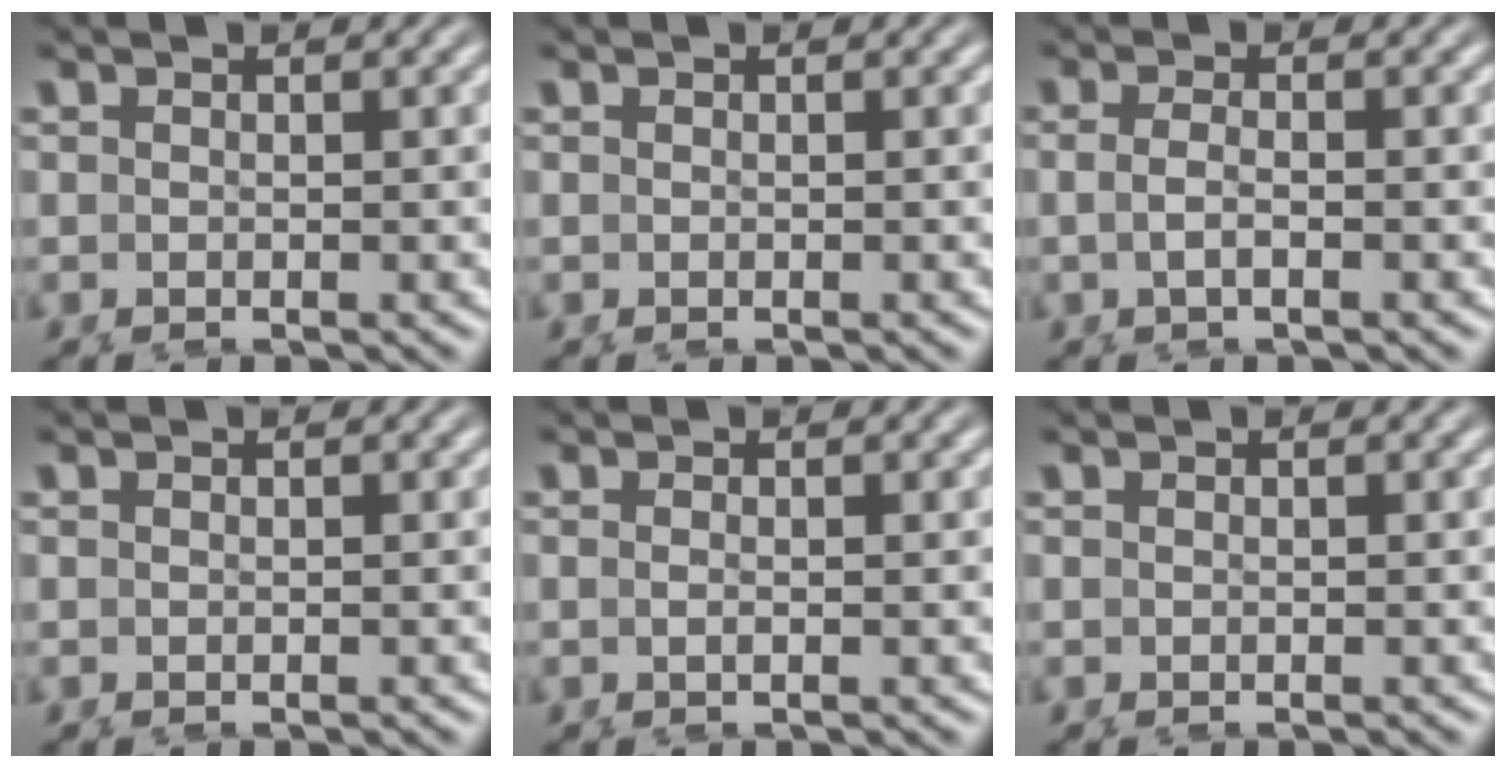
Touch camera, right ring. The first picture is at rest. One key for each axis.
{"total": 0.0}
{"total": 1.6, "fx": -0.3, "fy": 0.1, "fz": 1.6, "tx": -0.044, "ty": -0.014, "tz": 0.004}
{"total": 0.0}
{"total": 0.8, "fx": 0.0, "fy": -0.5, "fz": 0.6, "tx": -0.018, "ty": -0.002, "tz": 0.002}
{"total": 0.0}